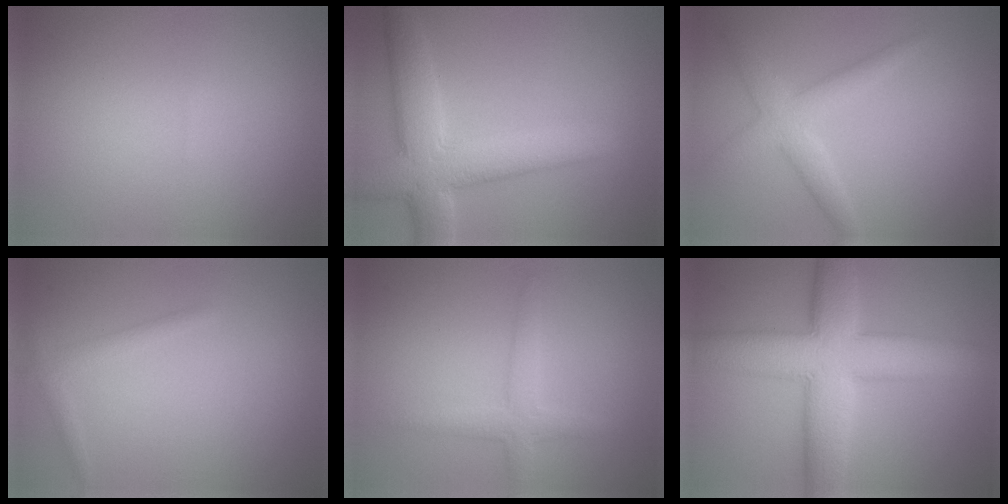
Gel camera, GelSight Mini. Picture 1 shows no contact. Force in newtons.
{"total": 7.6, "press": 7.6, "slide": 0.6}
{"total": 3.0, "press": 3.0, "slide": 0.1}
{"total": 1.3, "press": 1.3, "slide": 0.1}
{"total": 2.2, "press": 2.2, "slide": 0.1}
{"total": 9.6, "press": 9.6, "slide": 0.1}